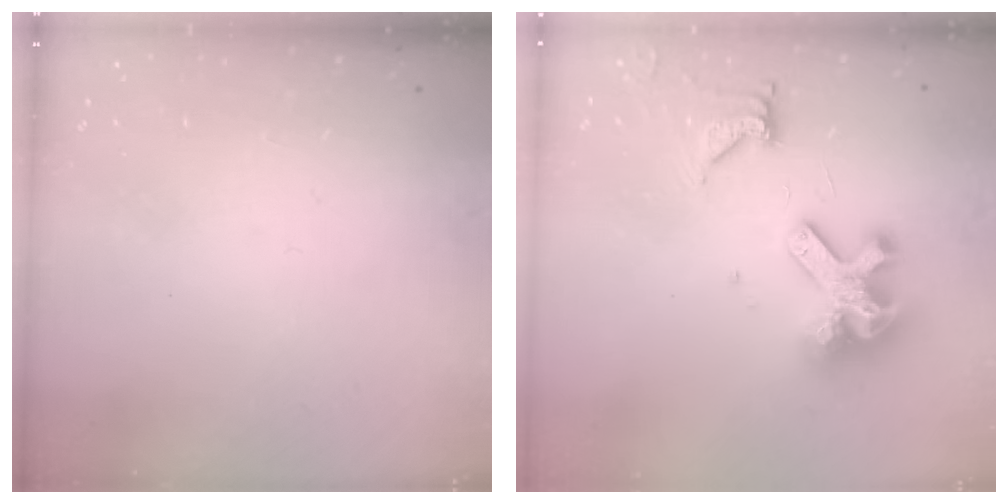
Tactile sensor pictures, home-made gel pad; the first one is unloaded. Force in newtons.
{"total": 13.3, "press": 13.2, "slide": 1.6}